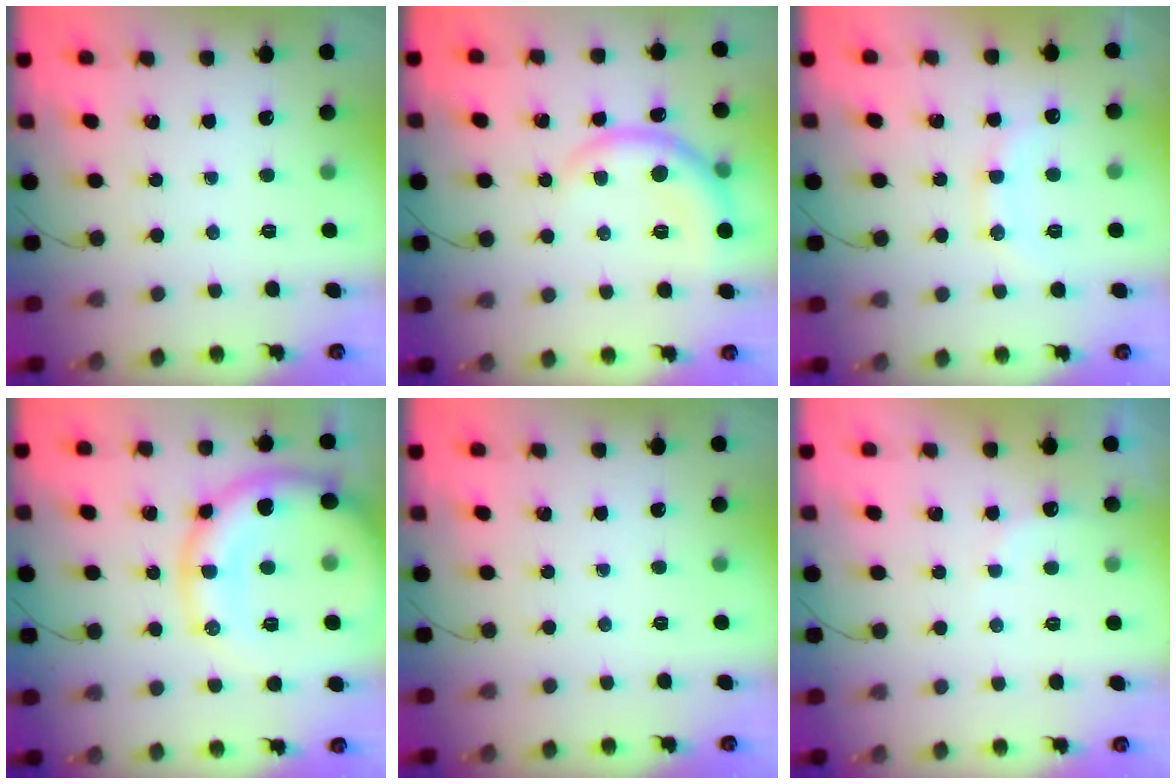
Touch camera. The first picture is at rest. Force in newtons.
{"total": 8.6, "press": 8.6, "slide": 0.5}
{"total": 10.8, "press": 10.7, "slide": 1.0}
{"total": 19.2, "press": 19.1, "slide": 1.2}
{"total": 0.0}
{"total": 5.3, "press": 5.2, "slide": 1.0}